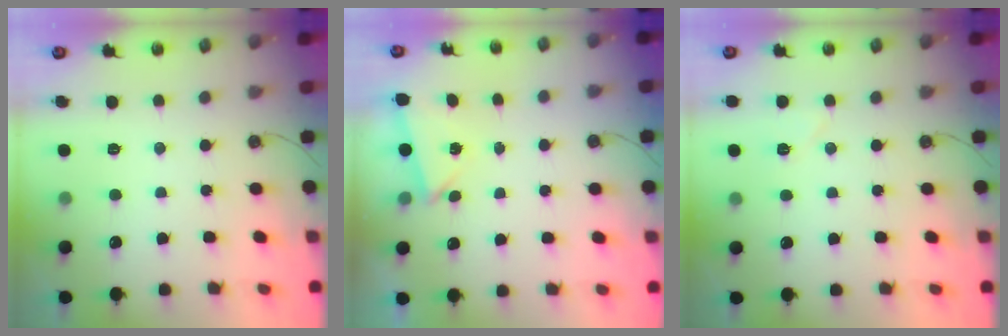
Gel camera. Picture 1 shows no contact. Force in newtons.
{"total": 1.9, "press": 1.4, "slide": 1.4}
{"total": 5.6, "press": 5.6, "slide": 0.8}